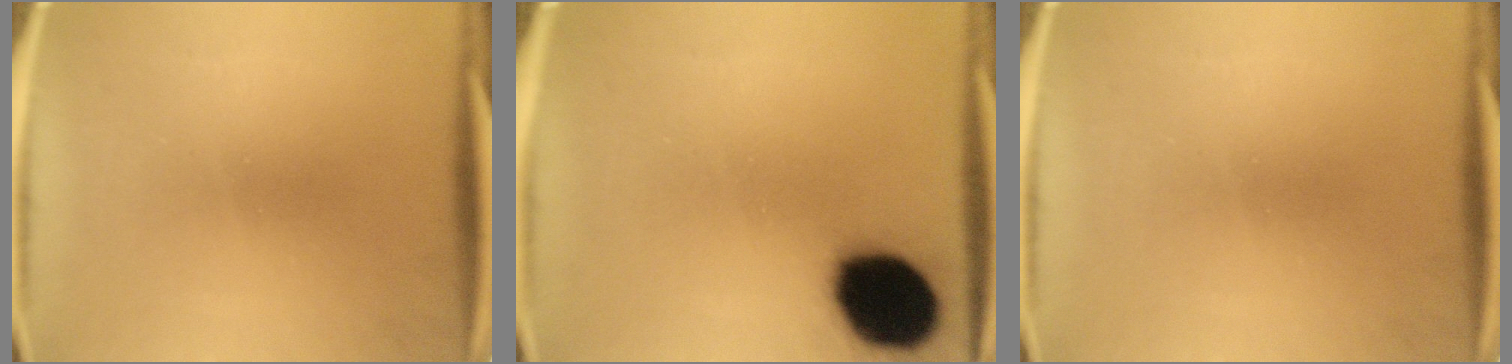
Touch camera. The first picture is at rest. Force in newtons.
{"total": 19.2}
{"total": 0.0}